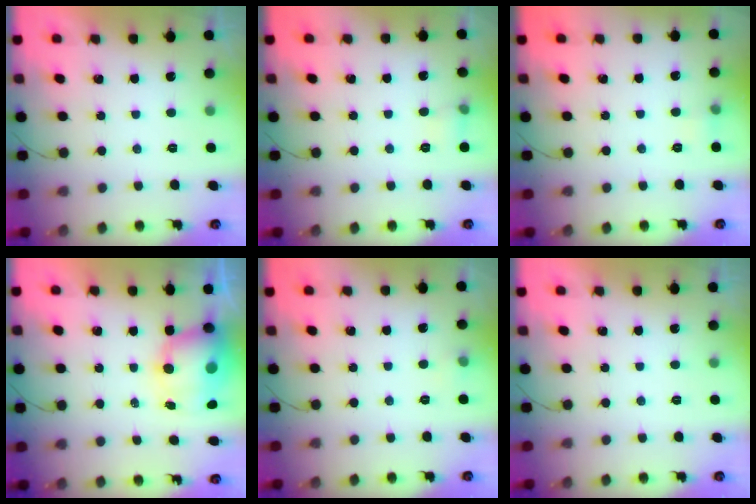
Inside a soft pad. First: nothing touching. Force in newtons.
{"total": 5.4, "press": 5.1, "slide": 1.8}
{"total": 3.7, "press": 3.3, "slide": 1.5}
{"total": 10.6, "press": 10.2, "slide": 2.8}
{"total": 7.8, "press": 3.4, "slide": 7.0}
{"total": 0.0}